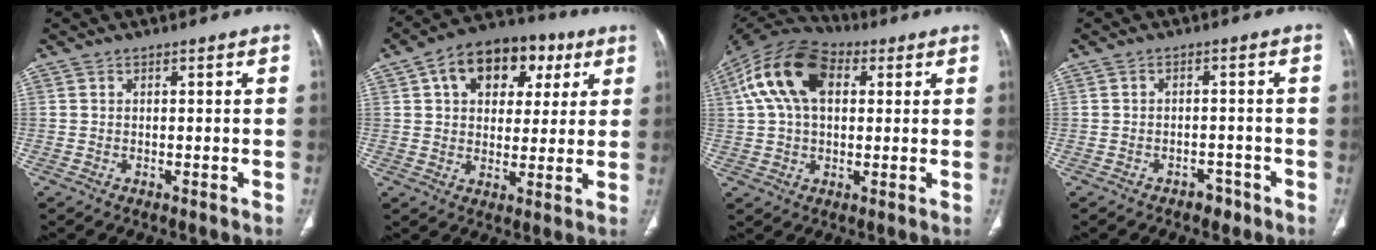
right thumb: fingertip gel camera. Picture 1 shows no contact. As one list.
[{"total": 15.6, "force": [6.1, 10.6, 9.7], "torque": [-0.102, 0.010, 0.090]}, {"total": 16.0, "force": [4.5, 9.9, 11.8], "torque": [-0.215, 0.029, 0.072]}, {"total": 2.8, "force": [-1.9, 1.8, 0.9], "torque": [-0.004, 0.015, -0.021]}]